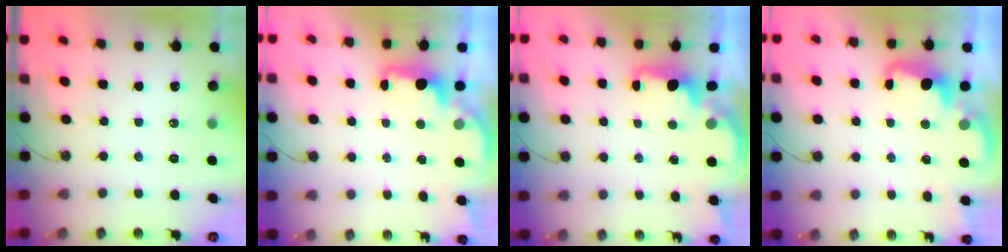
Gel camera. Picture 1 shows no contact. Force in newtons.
{"total": 2.3, "press": 2.2, "slide": 0.8}
{"total": 1.8, "press": 1.7, "slide": 0.6}
{"total": 2.8, "press": 2.7, "slide": 0.7}